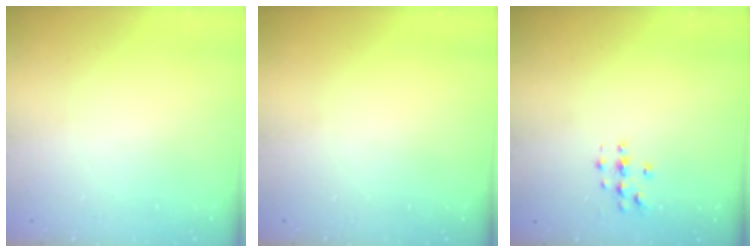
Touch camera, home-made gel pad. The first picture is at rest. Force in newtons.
{"total": 0.0}
{"total": 2.8, "press": 2.8, "slide": 0.3}